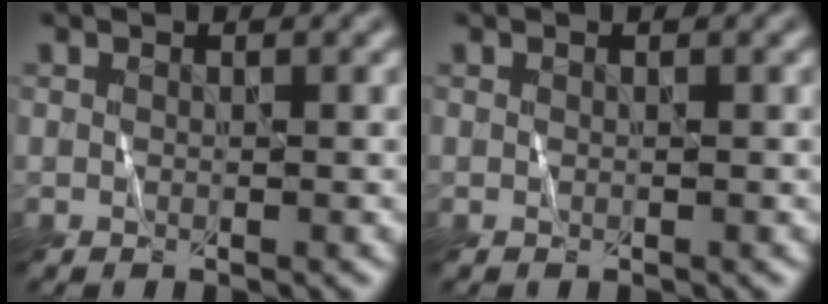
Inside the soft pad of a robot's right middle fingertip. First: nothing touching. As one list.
[{"total": 0.0}]